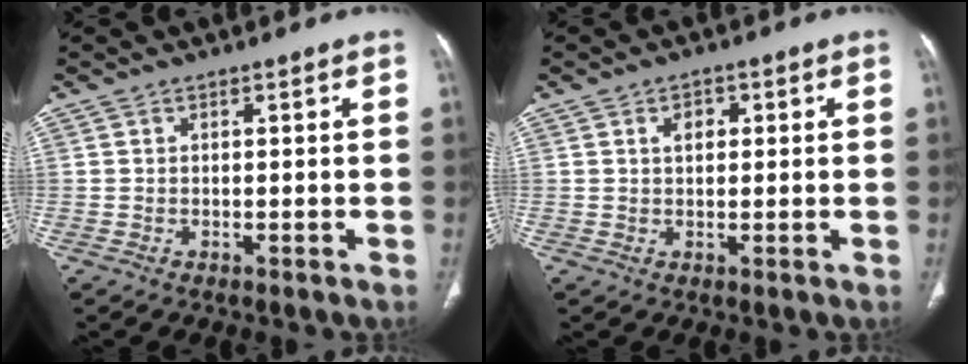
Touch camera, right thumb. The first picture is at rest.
{"total": 2.5, "force": [0.8, 1.7, 1.7], "torque": [-0.016, 0.000, 0.011]}